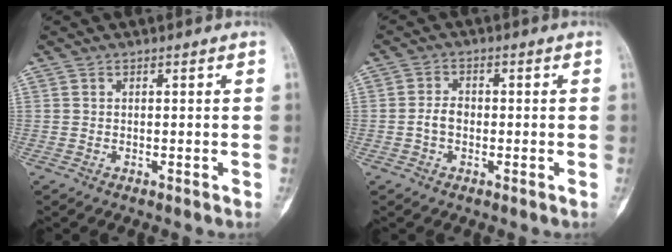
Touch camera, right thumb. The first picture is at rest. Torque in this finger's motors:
{"motor_torque": [0.27, 0.36, 0.28, -0.08, 0.10]}